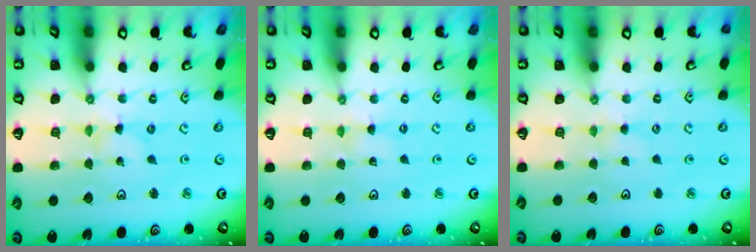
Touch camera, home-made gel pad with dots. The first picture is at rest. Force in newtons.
{"total": 2.0, "press": 2.0, "slide": 0.3}
{"total": 2.8, "press": 2.7, "slide": 0.4}